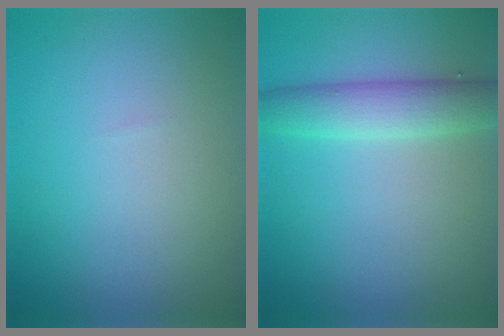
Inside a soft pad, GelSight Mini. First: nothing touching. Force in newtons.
{"total": 3.8, "press": 3.8, "slide": 0.1}